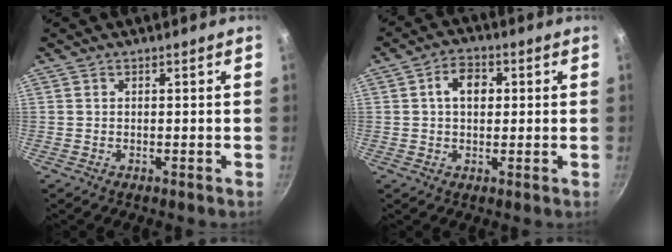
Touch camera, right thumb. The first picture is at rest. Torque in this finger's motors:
{"motor_torque": [0.03, 1.82, 0.76, -0.14, 0.05]}